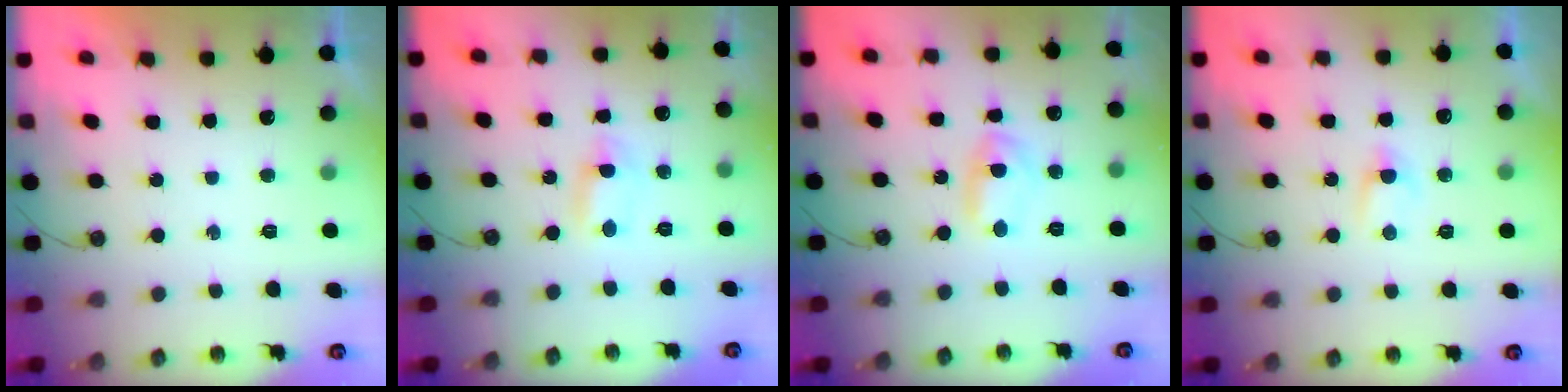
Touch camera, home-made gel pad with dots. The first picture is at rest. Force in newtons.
{"total": 1.2, "press": 1.0, "slide": 0.6}
{"total": 14.0, "press": 3.2, "slide": 13.6}
{"total": 2.7, "press": 2.6, "slide": 0.4}